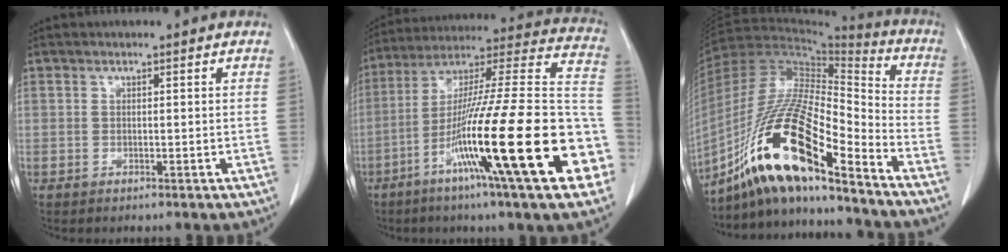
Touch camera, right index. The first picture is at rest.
{"total": 31.6, "force": [-11.1, 2.2, 29.5], "torque": [-0.400, -0.029, -0.194]}
{"total": 19.6, "force": [-13.2, 2.8, 14.3], "torque": [-0.289, -0.009, -0.239]}